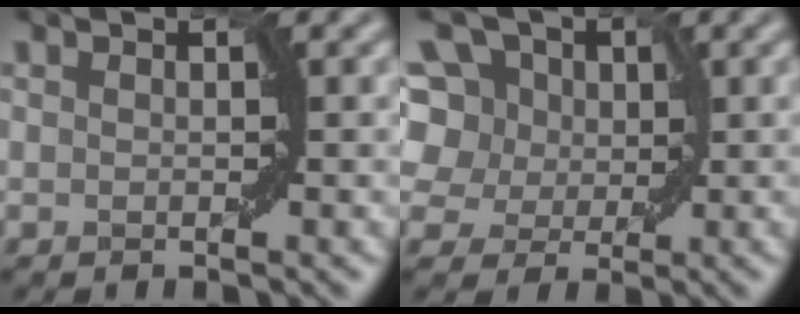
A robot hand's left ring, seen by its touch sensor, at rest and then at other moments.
{"total": 9.5, "force": [4.3, 6.5, 5.4], "torque": [-0.086, 0.033, 0.041]}